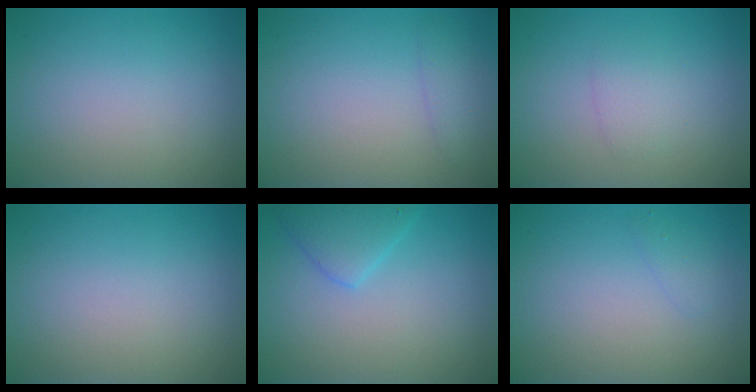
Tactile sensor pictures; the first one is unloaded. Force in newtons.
{"total": 1.3, "press": 1.3, "slide": 0.0}
{"total": 1.4, "press": 1.4, "slide": 0.1}
{"total": 0.0}
{"total": 2.6, "press": 2.6, "slide": 0.1}
{"total": 0.8, "press": 0.8, "slide": 0.0}